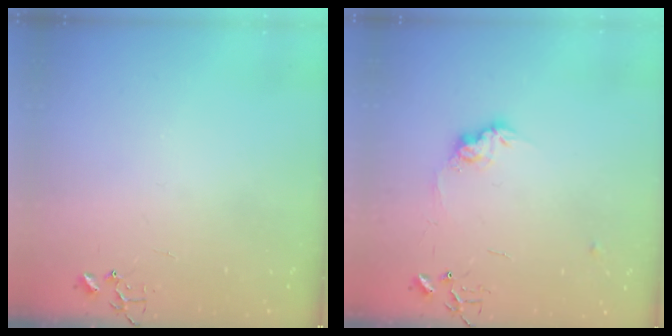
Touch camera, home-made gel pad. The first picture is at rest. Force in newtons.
{"total": 9.4, "press": 9.3, "slide": 0.5}